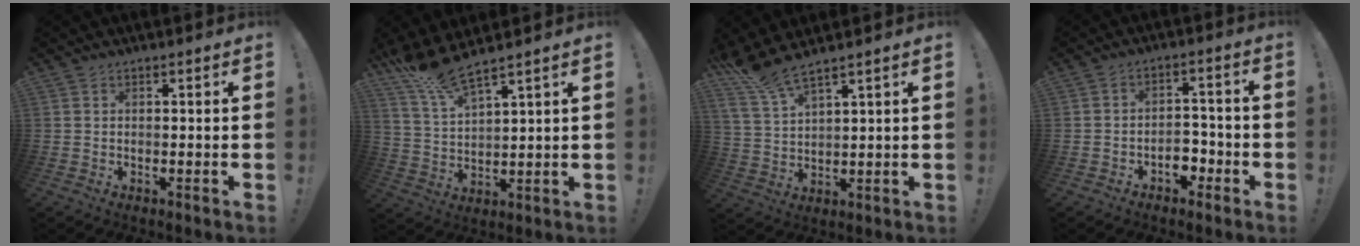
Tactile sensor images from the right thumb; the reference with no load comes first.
{"total": 9.3, "force": [8.2, 0.7, 4.3], "torque": [-0.090, -0.049, 0.147]}
{"total": 7.2, "force": [6.3, 0.7, 3.5], "torque": [-0.075, -0.035, 0.116]}
{"total": 6.4, "force": [-2.9, 4.4, 3.5], "torque": [-0.048, 0.015, -0.049]}